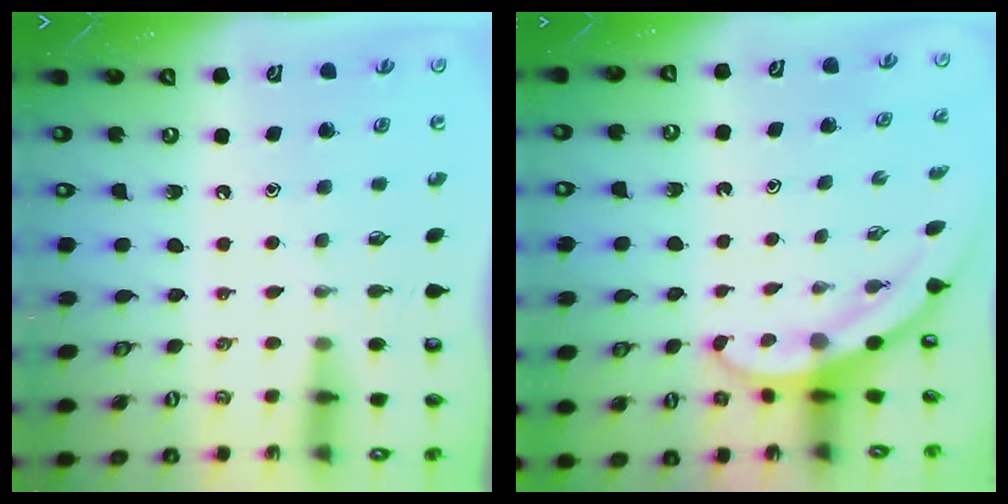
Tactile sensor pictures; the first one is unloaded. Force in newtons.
{"total": 3.7, "press": 3.7, "slide": 0.2}